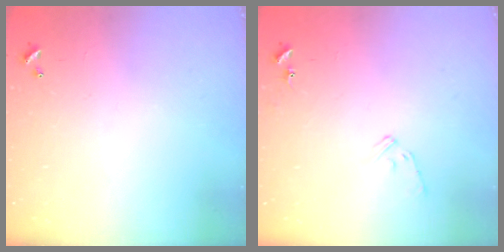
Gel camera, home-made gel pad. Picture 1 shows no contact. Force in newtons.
{"total": 8.2, "press": 8.2, "slide": 0.3}